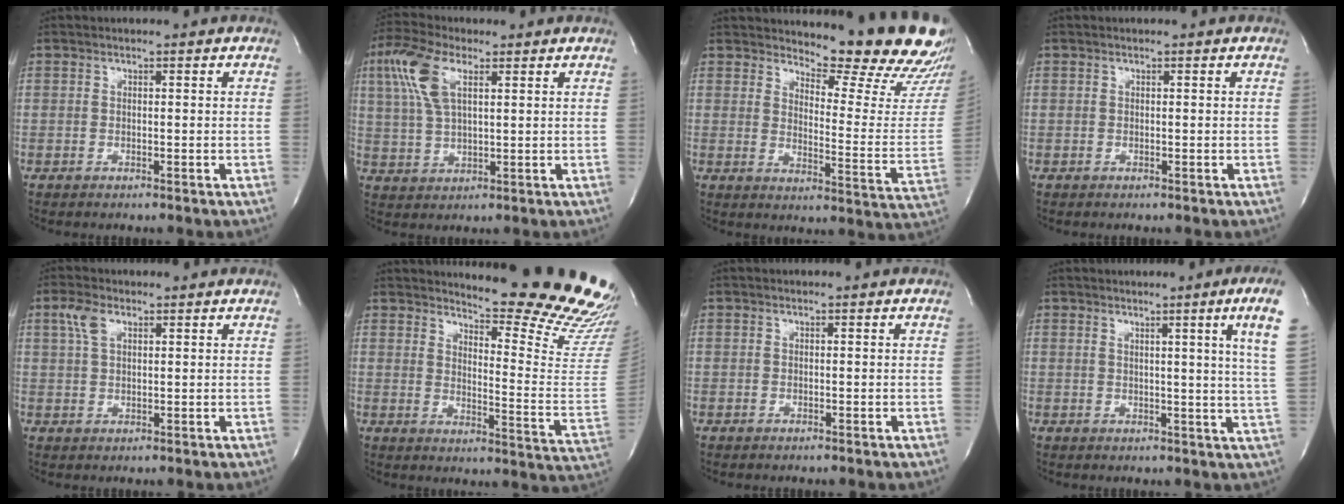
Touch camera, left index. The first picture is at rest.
{"total": 8.4, "force": [3.8, 3.1, 6.9], "torque": [-0.164, 0.021, 0.077]}
{"total": 17.3, "force": [15.7, 2.0, 6.8], "torque": [-0.086, -0.110, 0.177]}
{"total": 0.0}
{"total": 3.5, "force": [2.0, 1.5, 2.5], "torque": [-0.061, 0.013, 0.045]}
{"total": 20.3, "force": [19.1, 0.5, 6.9], "torque": [-0.096, -0.151, 0.219]}
{"total": 0.0}
{"total": 8.6, "force": [4.8, -2.1, 6.8], "torque": [-0.085, -0.034, 0.037]}